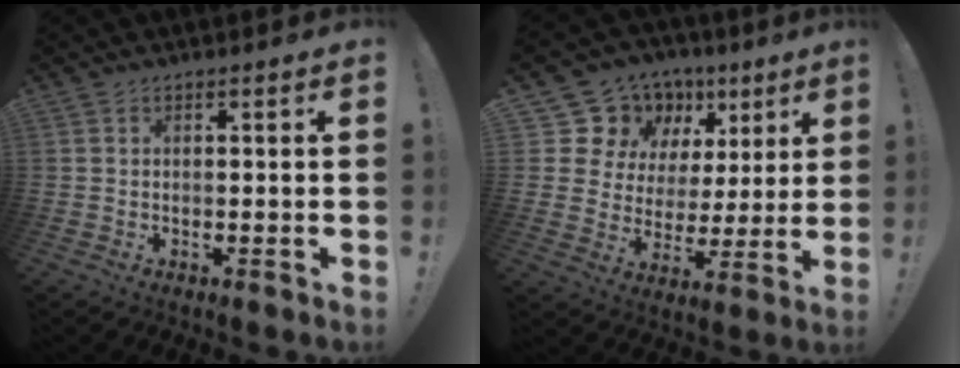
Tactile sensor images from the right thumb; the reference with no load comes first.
{"total": 13.9, "force": [8.6, 10.2, 4.0], "torque": [-0.064, -0.062, 0.177]}